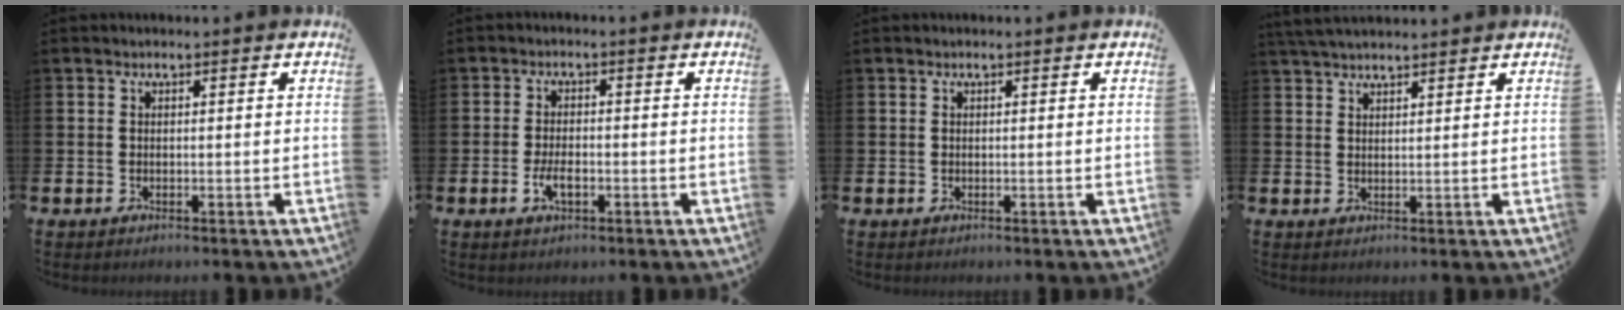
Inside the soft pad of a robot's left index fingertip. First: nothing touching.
{"total": 3.0, "force": [-0.9, 1.4, 2.6], "torque": [-0.042, 0.001, -0.016]}
{"total": 0.0}
{"total": 3.2, "force": [3.0, 0.5, 0.9], "torque": [-0.021, -0.008, 0.057]}